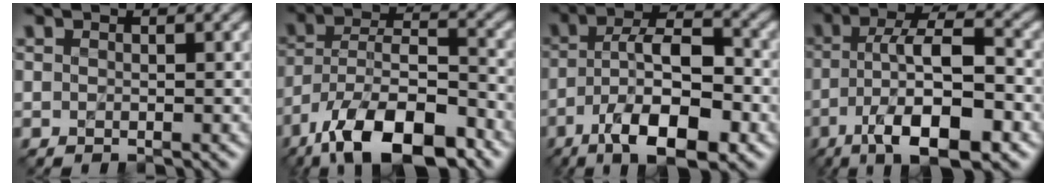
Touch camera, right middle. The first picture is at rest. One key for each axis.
{"total": 12.8, "fx": -8.3, "fy": 5.3, "fz": 8.3, "tx": -0.150, "ty": 0.001, "tz": -0.152}
{"total": 10.5, "fx": -4.8, "fy": 4.0, "fz": 8.5, "tx": -0.147, "ty": 0.006, "tz": -0.084}
{"total": 10.5, "fx": -3.9, "fy": 3.4, "fz": 9.2, "tx": -0.158, "ty": 0.007, "tz": -0.066}